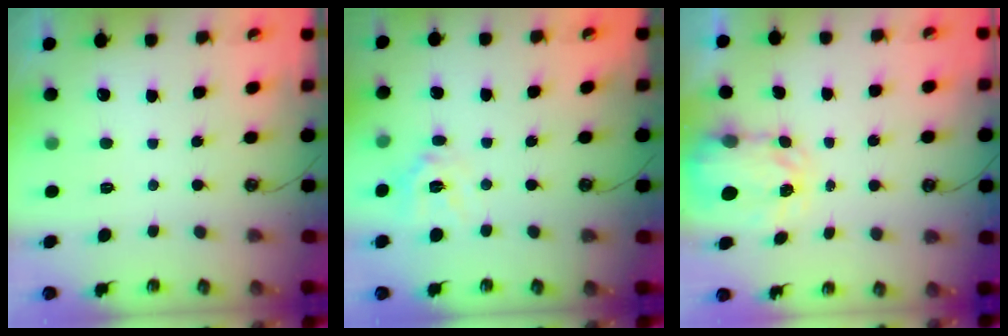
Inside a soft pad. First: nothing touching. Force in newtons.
{"total": 10.1, "press": 10.0, "slide": 0.7}
{"total": 3.8, "press": 3.7, "slide": 0.5}